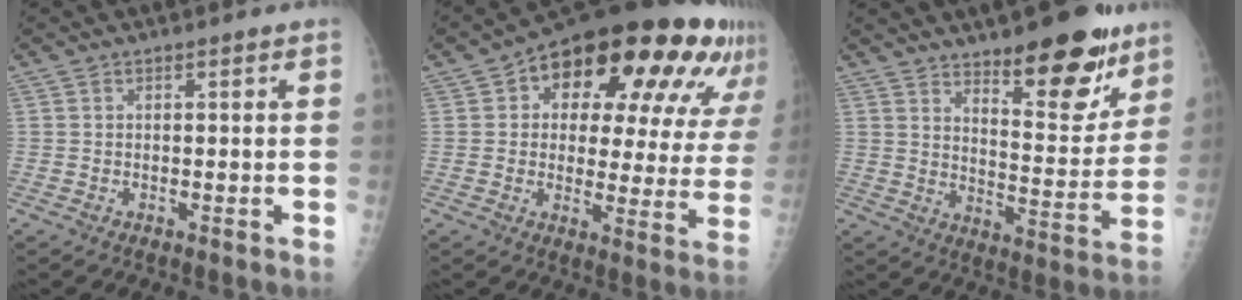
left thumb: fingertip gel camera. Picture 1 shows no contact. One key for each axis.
{"total": 26.3, "fx": 12.5, "fy": 12.6, "fz": 19.4, "tx": -0.218, "ty": 0.014, "tz": 0.171}
{"total": 16.5, "fx": 11.0, "fy": 5.7, "fz": 10.9, "tx": -0.101, "ty": -0.078, "tz": 0.169}